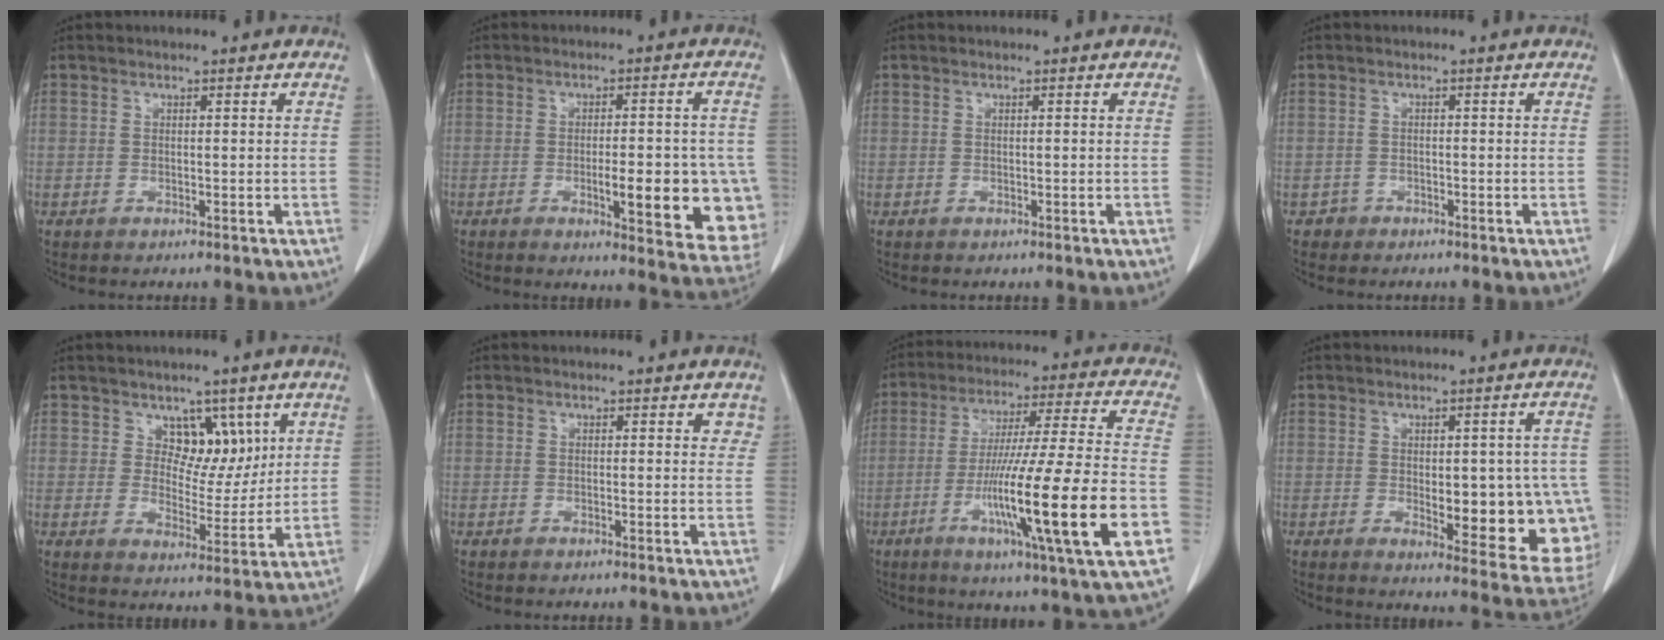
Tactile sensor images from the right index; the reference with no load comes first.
{"total": 13.7, "force": [-3.3, 3.4, 12.9], "torque": [-0.104, 0.008, -0.028]}
{"total": 0.0}
{"total": 1.4, "force": [-0.9, 1.1, -0.3], "torque": [0.002, 0.008, -0.020]}
{"total": 6.4, "force": [3.3, 4.1, 3.6], "torque": [-0.037, 0.000, 0.056]}
{"total": 1.9, "force": [1.3, 1.1, 1.0], "torque": [0.005, 0.003, 0.007]}
{"total": 21.8, "force": [-6.5, -0.3, 20.8], "torque": [-0.344, -0.026, -0.112]}
{"total": 15.6, "force": [-2.1, 6.0, 14.3], "torque": [-0.125, 0.006, -0.003]}